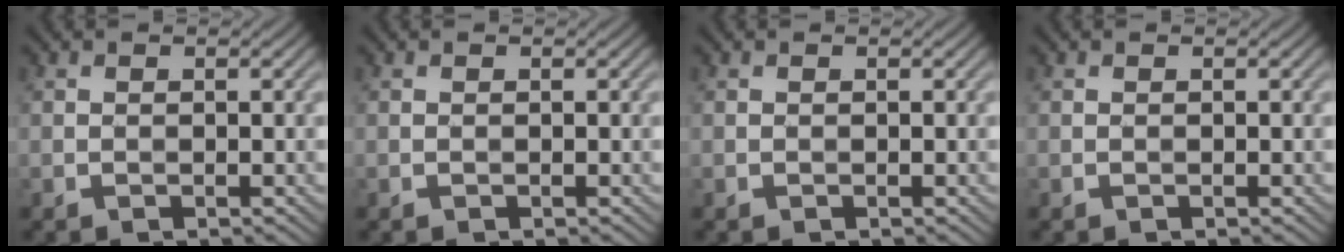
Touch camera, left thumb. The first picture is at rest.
{"total": 0.0}
{"total": 0.0}
{"total": 0.0}